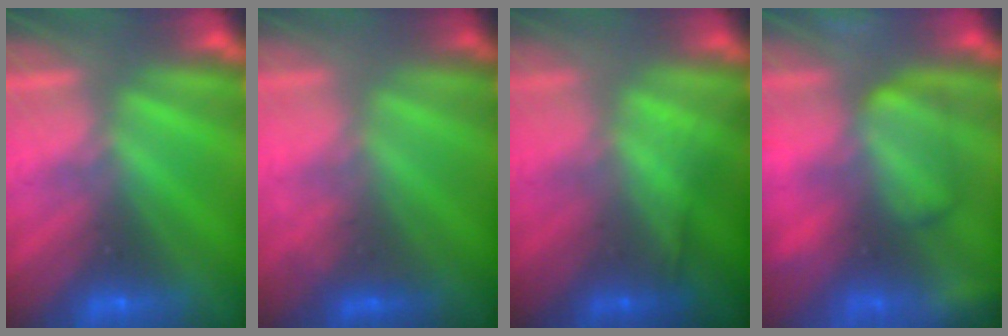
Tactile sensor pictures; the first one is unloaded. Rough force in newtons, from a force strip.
{"total": 1.9}
{"total": 1.3}
{"total": 6.9}